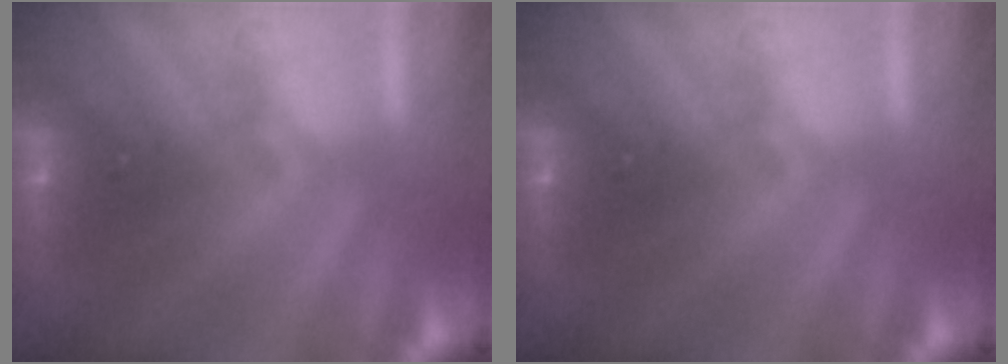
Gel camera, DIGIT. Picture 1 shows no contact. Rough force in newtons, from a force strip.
{"total": 0.0}